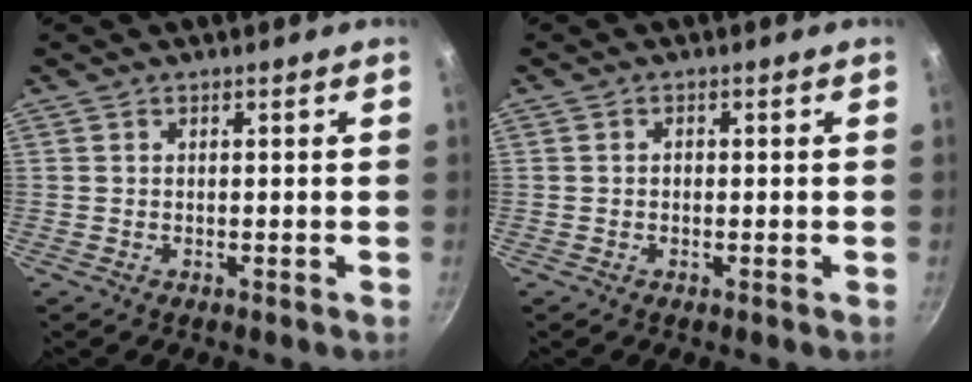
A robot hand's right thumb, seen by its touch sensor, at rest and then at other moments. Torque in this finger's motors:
{"motor_torque": [-0.35, 0.08, -0.20, 0.00, 0.02]}